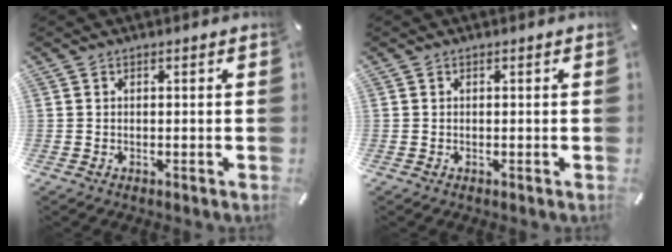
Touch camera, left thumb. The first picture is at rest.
{"total": 0.0}